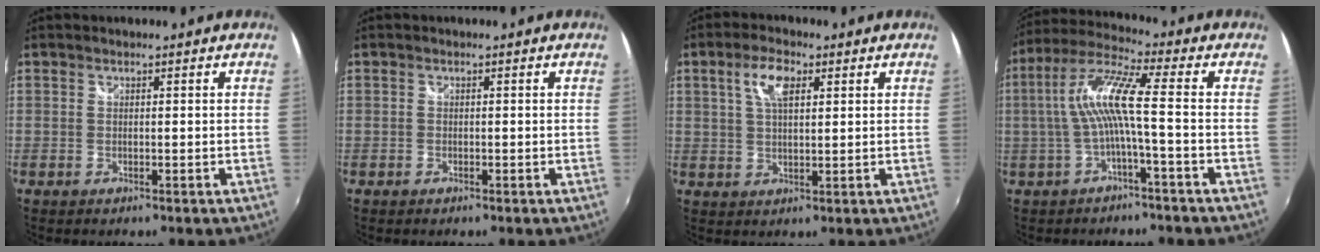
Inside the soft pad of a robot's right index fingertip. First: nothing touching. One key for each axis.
{"total": 0.6, "fx": -0.4, "fy": 0.4, "fz": 0.0, "tx": -0.002, "ty": 0.000, "tz": -0.007}
{"total": 5.9, "fx": 2.5, "fy": 2.5, "fz": 4.8, "tx": -0.090, "ty": 0.011, "tz": 0.044}
{"total": 9.5, "fx": -1.4, "fy": 0.0, "fz": 9.4, "tx": -0.196, "ty": 0.014, "tz": -0.021}